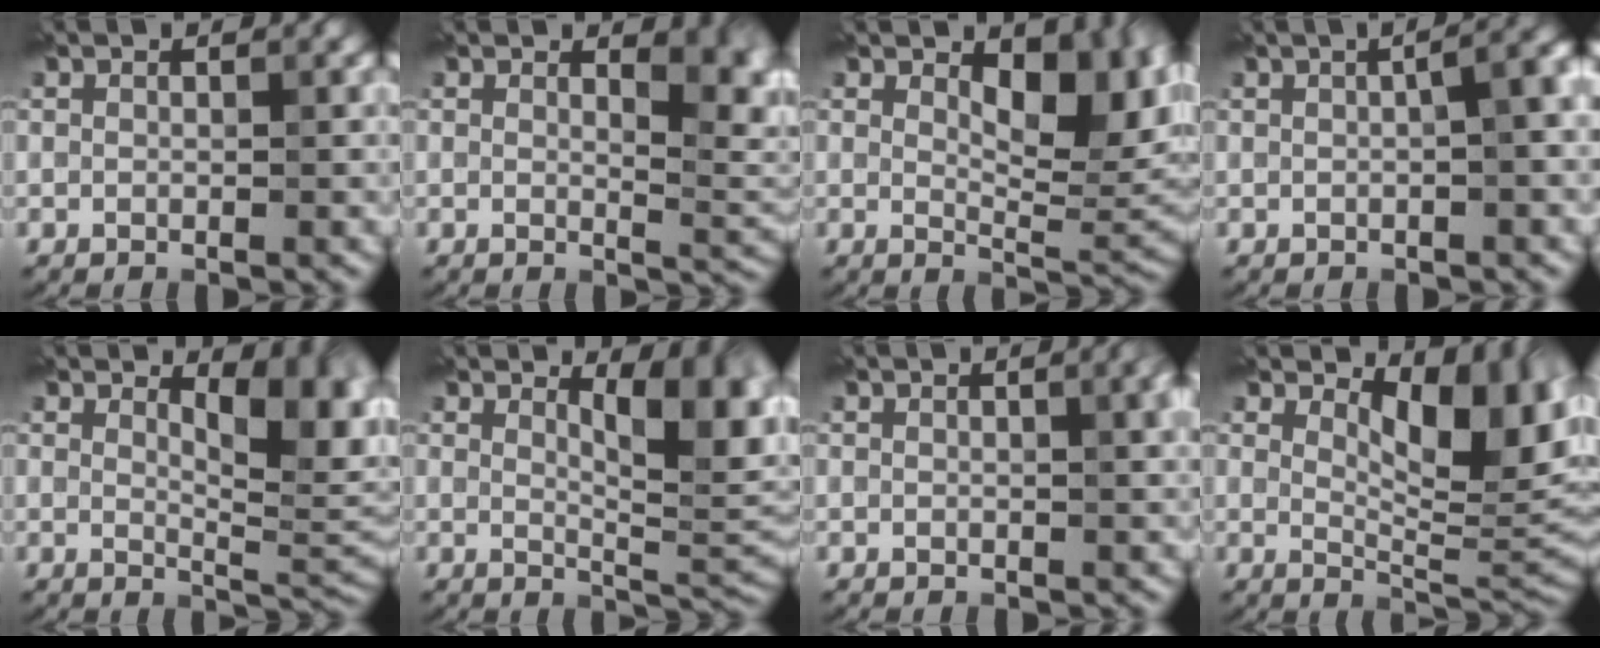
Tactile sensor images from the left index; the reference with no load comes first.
{"total": 4.4, "force": [1.9, 1.6, 3.6], "torque": [-0.039, -0.005, 0.030]}
{"total": 7.7, "force": [2.7, 3.7, 6.2], "torque": [-0.090, -0.014, 0.043]}
{"total": 5.2, "force": [0.4, 2.0, 4.8], "torque": [-0.036, 0.021, 0.002]}
{"total": 5.2, "force": [1.9, 2.0, 4.4], "torque": [-0.058, -0.011, 0.030]}
{"total": 5.8, "force": [2.2, 1.9, 5.0], "torque": [-0.068, -0.011, 0.036]}
{"total": 3.9, "force": [1.1, 1.6, 3.3], "torque": [-0.032, 0.004, 0.020]}
{"total": 7.7, "force": [3.0, 3.7, 6.1], "torque": [-0.088, -0.016, 0.045]}